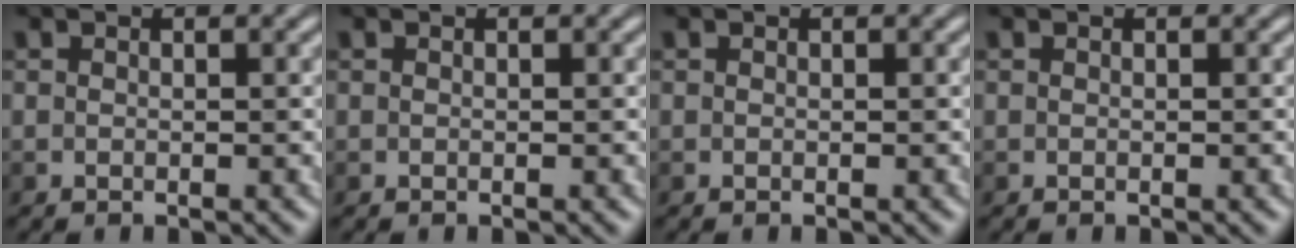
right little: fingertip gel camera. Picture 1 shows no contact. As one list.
[{"total": 0.0}, {"total": 0.0}, {"total": 0.0}]